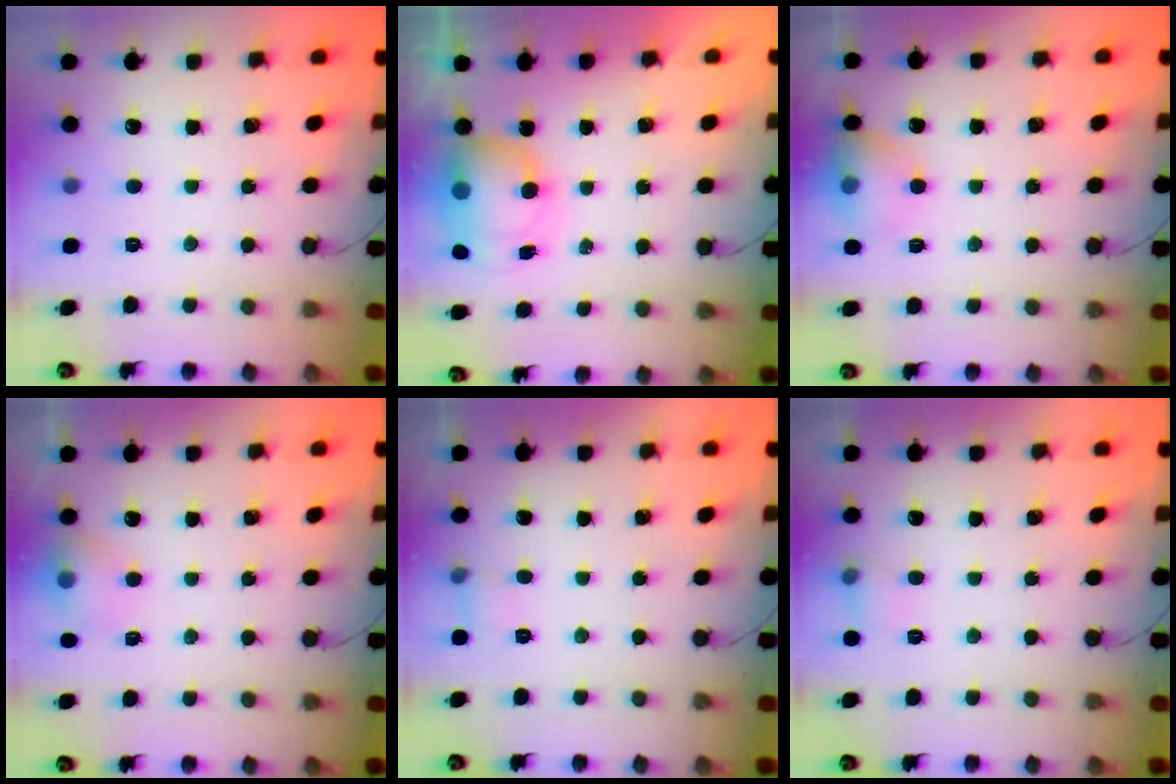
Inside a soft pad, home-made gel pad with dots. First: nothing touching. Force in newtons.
{"total": 8.7, "press": 8.6, "slide": 1.6}
{"total": 9.8, "press": 9.6, "slide": 1.5}
{"total": 9.0, "press": 8.9, "slide": 1.7}
{"total": 4.5, "press": 4.3, "slide": 1.3}
{"total": 6.6, "press": 6.2, "slide": 2.1}